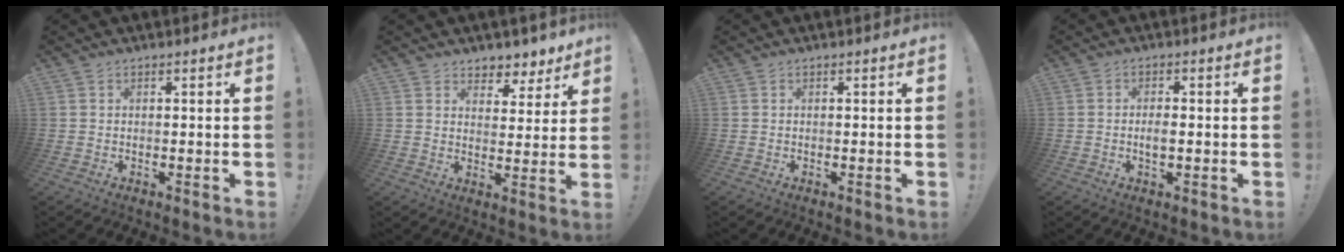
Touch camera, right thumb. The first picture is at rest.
{"total": 5.5, "force": [4.5, 3.1, 0.7], "torque": [0.001, -0.047, 0.084]}
{"total": 0.0}
{"total": 2.9, "force": [-0.6, 1.1, 2.6], "torque": [-0.048, -0.002, -0.015]}